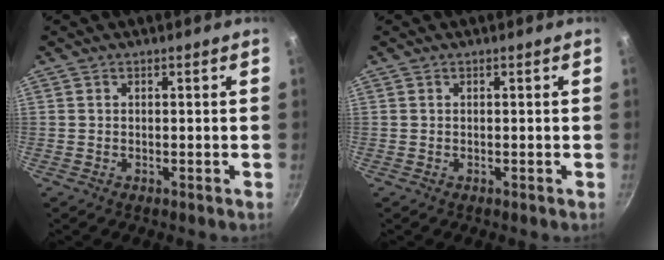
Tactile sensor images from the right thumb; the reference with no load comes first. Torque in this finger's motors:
{"motor_torque": [-0.42, 0.42, 0.00, 0.00, 0.00]}